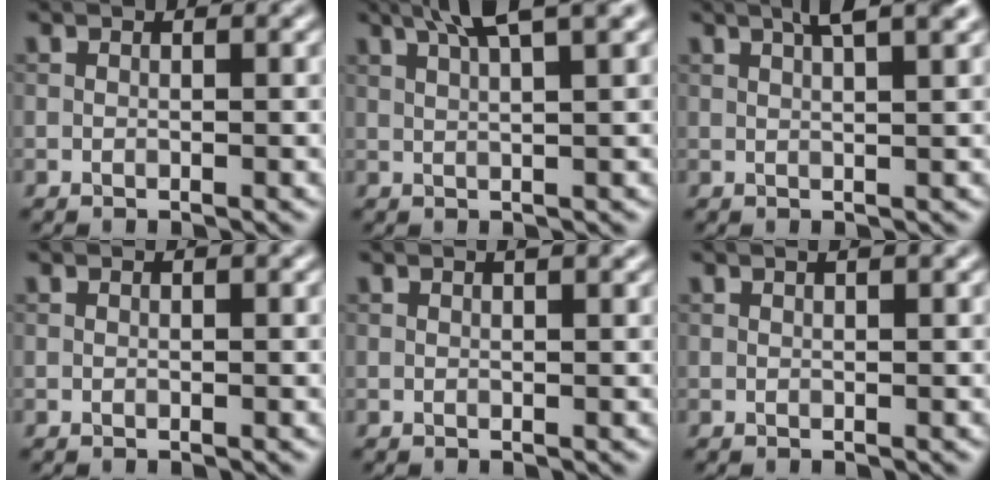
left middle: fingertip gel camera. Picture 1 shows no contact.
{"total": 6.0, "force": [3.5, 1.2, 4.7], "torque": [-0.062, 0.025, 0.038]}
{"total": 5.1, "force": [2.8, 1.7, 3.9], "torque": [-0.035, 0.028, 0.015]}
{"total": 0.0}
{"total": 1.0, "force": [0.6, 0.2, 0.8], "torque": [-0.010, 0.003, 0.009]}
{"total": 1.0, "force": [0.6, 0.3, 0.7], "torque": [-0.010, 0.001, 0.003]}